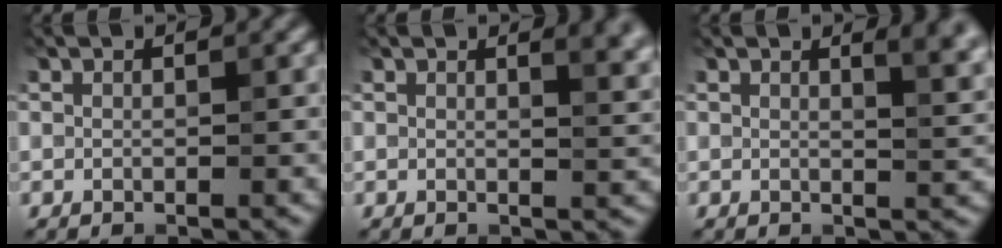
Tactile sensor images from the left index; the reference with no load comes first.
{"total": 3.1, "force": [1.8, 0.8, 2.4], "torque": [-0.026, 0.002, 0.026]}
{"total": 3.7, "force": [2.0, 1.0, 3.0], "torque": [-0.028, 0.004, 0.026]}